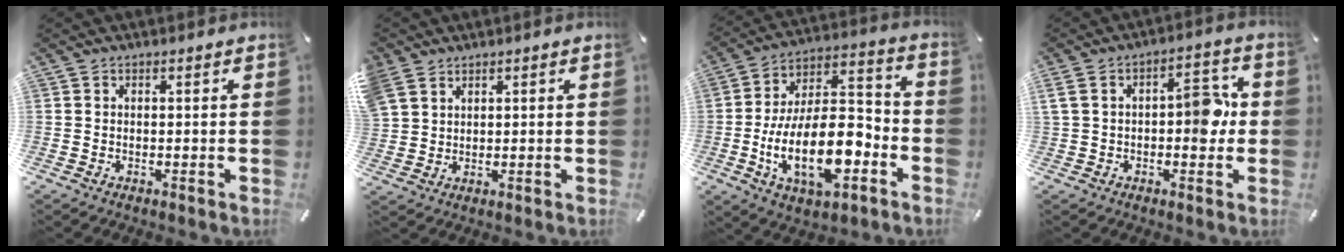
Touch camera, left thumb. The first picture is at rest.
{"total": 5.1, "force": [3.3, 3.8, 1.0], "torque": [-0.040, -0.004, 0.063]}
{"total": 20.3, "force": [-7.1, 9.9, 16.2], "torque": [-0.287, 0.022, -0.118]}
{"total": 10.1, "force": [0.4, 5.6, 8.5], "torque": [-0.109, 0.007, 0.003]}